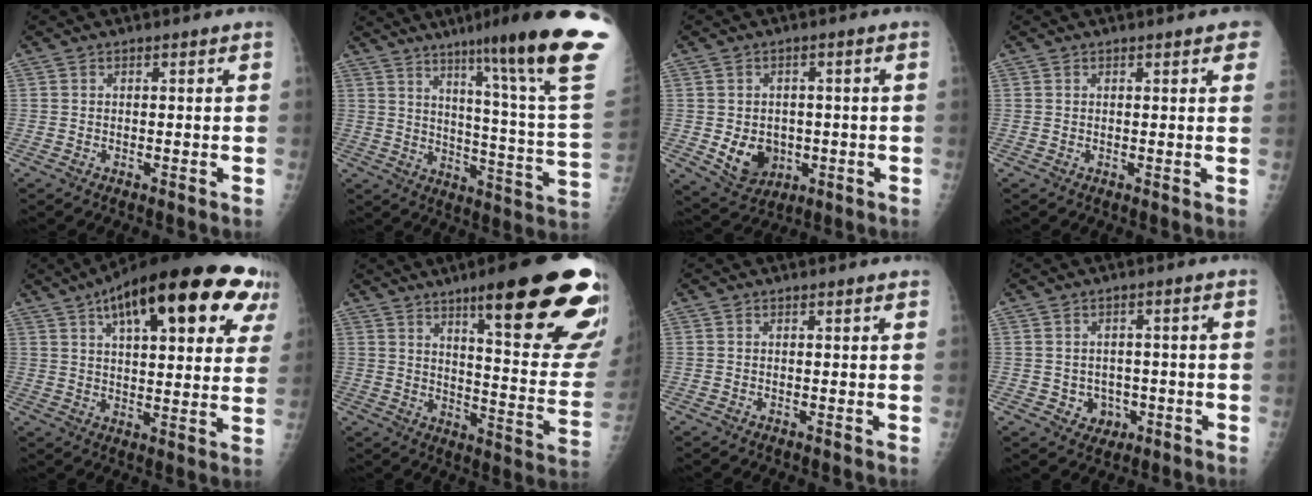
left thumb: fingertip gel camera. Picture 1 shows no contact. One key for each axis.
{"total": 25.8, "fx": 16.5, "fy": 0.5, "fz": 19.9, "tx": -0.254, "ty": -0.093, "tz": 0.227}
{"total": 7.6, "fx": -1.3, "fy": 6.2, "fz": 4.2, "tx": -0.042, "ty": 0.000, "tz": -0.005}
{"total": 4.1, "fx": 2.6, "fy": 1.0, "fz": 3.1, "tx": -0.024, "ty": 0.004, "tz": 0.023}
{"total": 27.0, "fx": 13.2, "fy": 9.5, "fz": 21.5, "tx": -0.295, "ty": 0.008, "tz": 0.185}
{"total": 26.7, "fx": 15.4, "fy": 4.6, "fz": 21.3, "tx": -0.228, "ty": -0.064, "tz": 0.218}
{"total": 1.0, "fx": 0.9, "fy": 0.2, "fz": 0.5, "tx": -0.004, "ty": 0.001, "tz": 0.011}
{"total": 4.3, "fx": -1.1, "fy": 3.9, "fz": 1.6, "tx": 0.002, "ty": 0.008, "tz": -0.008}